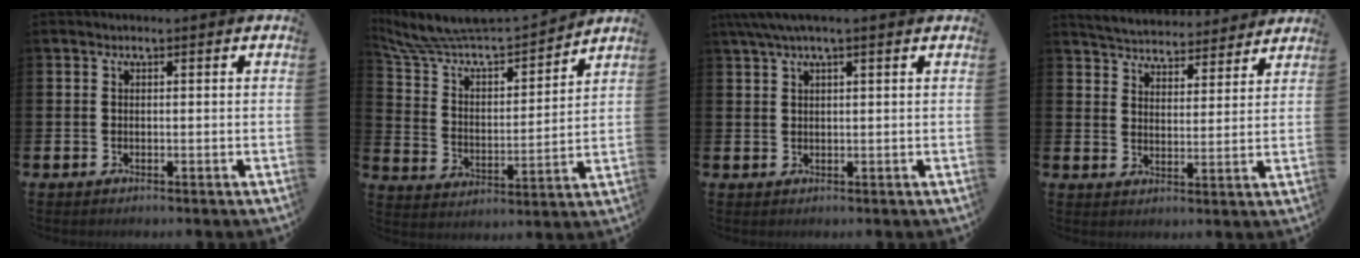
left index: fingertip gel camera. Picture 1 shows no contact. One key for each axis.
{"total": 9.2, "fx": 8.8, "fy": 1.8, "fz": 1.8, "tx": -0.081, "ty": -0.069, "tz": 0.152}
{"total": 3.1, "fx": 2.2, "fy": 0.2, "fz": 2.1, "tx": -0.051, "ty": 0.004, "tz": 0.041}
{"total": 5.1, "fx": 5.0, "fy": 0.7, "fz": -0.1, "tx": -0.023, "ty": -0.036, "tz": 0.087}